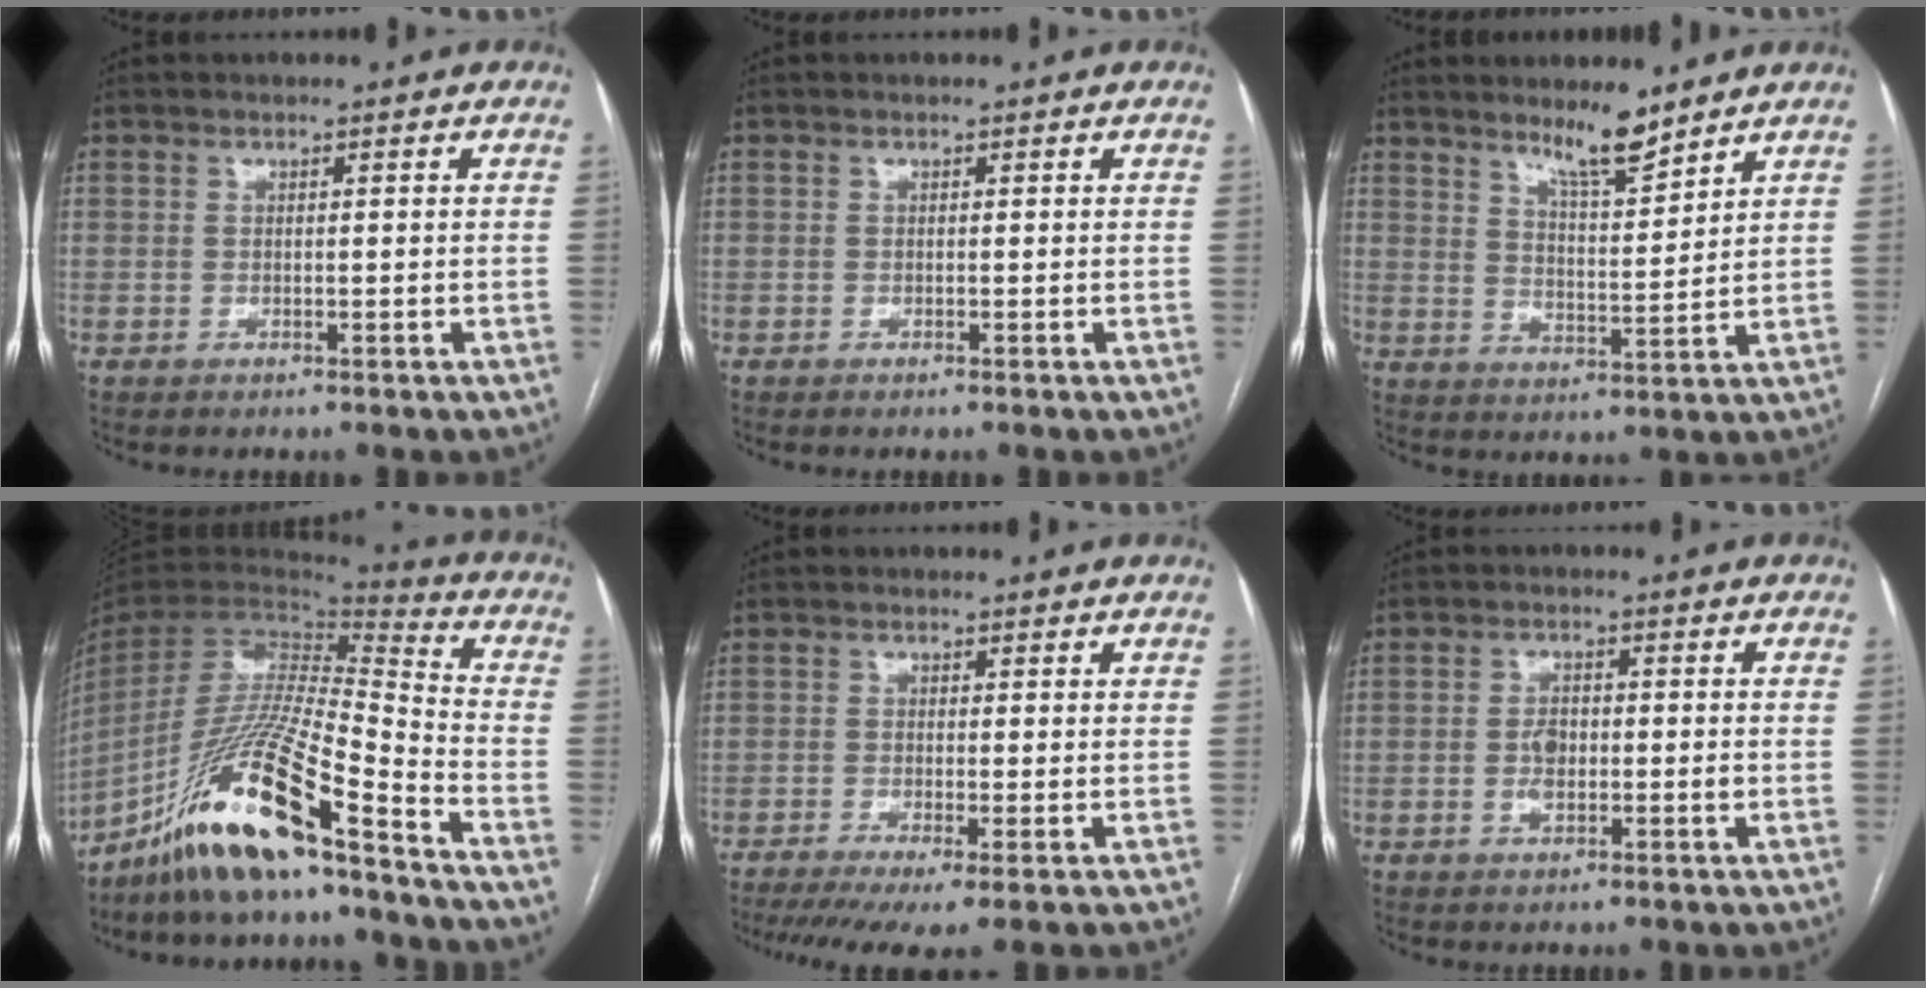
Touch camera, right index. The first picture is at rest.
{"total": 0.0}
{"total": 6.9, "force": [5.7, 0.7, 3.8], "torque": [-0.070, -0.013, 0.102]}
{"total": 19.1, "force": [-13.9, 0.7, 13.1], "torque": [-0.278, -0.026, -0.262]}
{"total": 6.4, "force": [-3.8, 0.9, 5.1], "torque": [-0.080, -0.011, -0.064]}
{"total": 3.4, "force": [-0.5, 1.7, 2.9], "torque": [-0.060, 0.002, -0.011]}